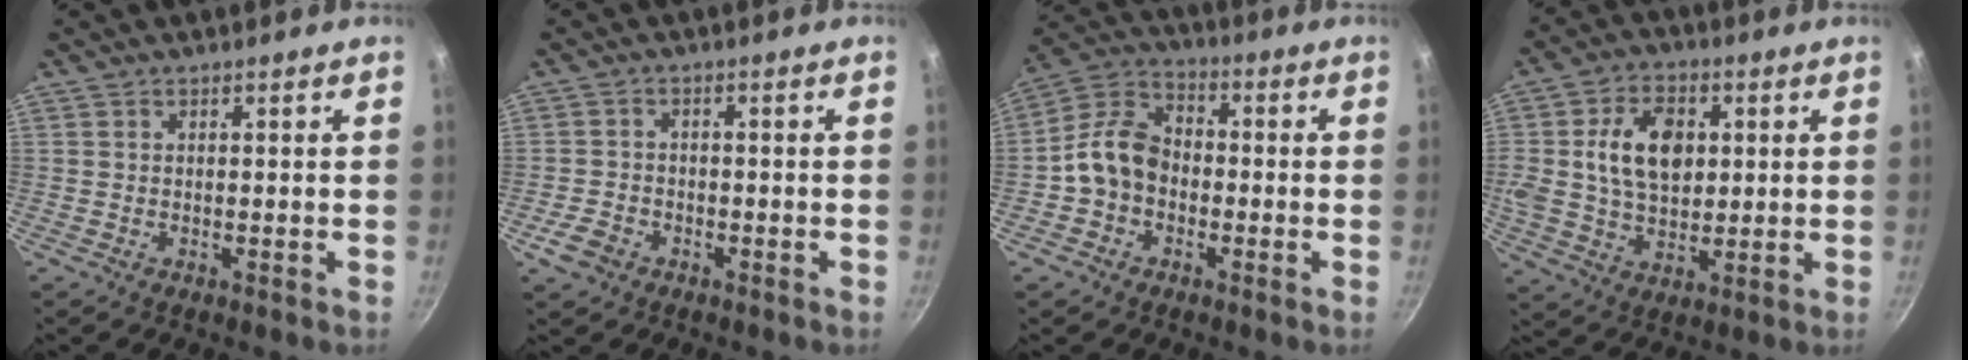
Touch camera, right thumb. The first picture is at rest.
{"total": 4.2, "force": [-2.3, 3.0, 1.8], "torque": [-0.035, 0.020, -0.040]}
{"total": 10.0, "force": [-1.9, 7.7, 6.2], "torque": [-0.090, 0.037, -0.055]}
{"total": 13.5, "force": [2.4, 9.4, 9.5], "torque": [-0.146, 0.005, 0.039]}